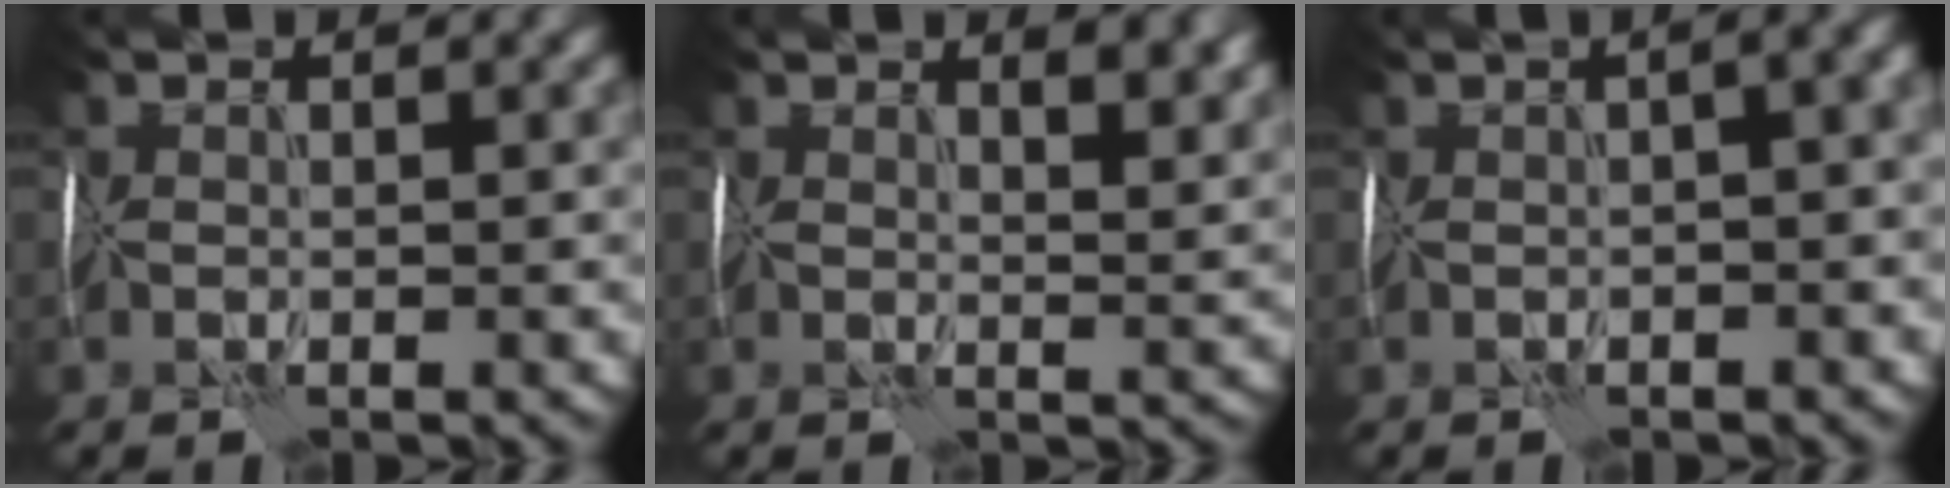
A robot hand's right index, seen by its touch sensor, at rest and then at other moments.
{"total": 5.7, "force": [3.2, 2.4, 4.1], "torque": [-0.034, 0.007, 0.042]}
{"total": 8.4, "force": [1.2, 4.0, 7.3], "torque": [-0.062, 0.035, -0.001]}